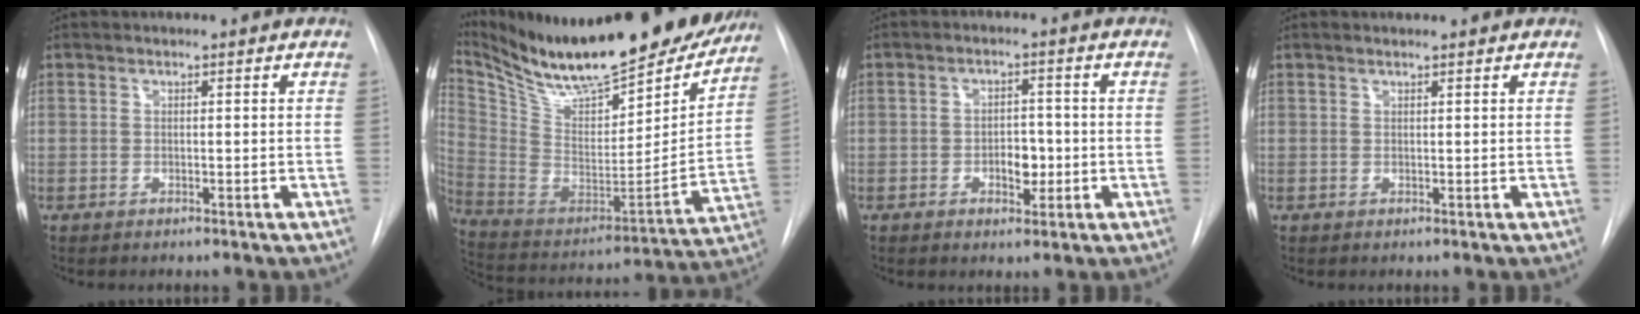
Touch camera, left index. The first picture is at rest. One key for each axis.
{"total": 28.9, "fx": 25.1, "fy": 5.8, "fz": 13.0, "tx": -0.234, "ty": -0.056, "tz": 0.376}
{"total": 3.9, "fx": -1.3, "fy": 2.2, "fz": 3.0, "tx": -0.038, "ty": 0.000, "tz": -0.017}
{"total": 1.1, "fx": 1.0, "fy": 0.1, "fz": 0.4, "tx": -0.010, "ty": 0.011, "tz": 0.015}